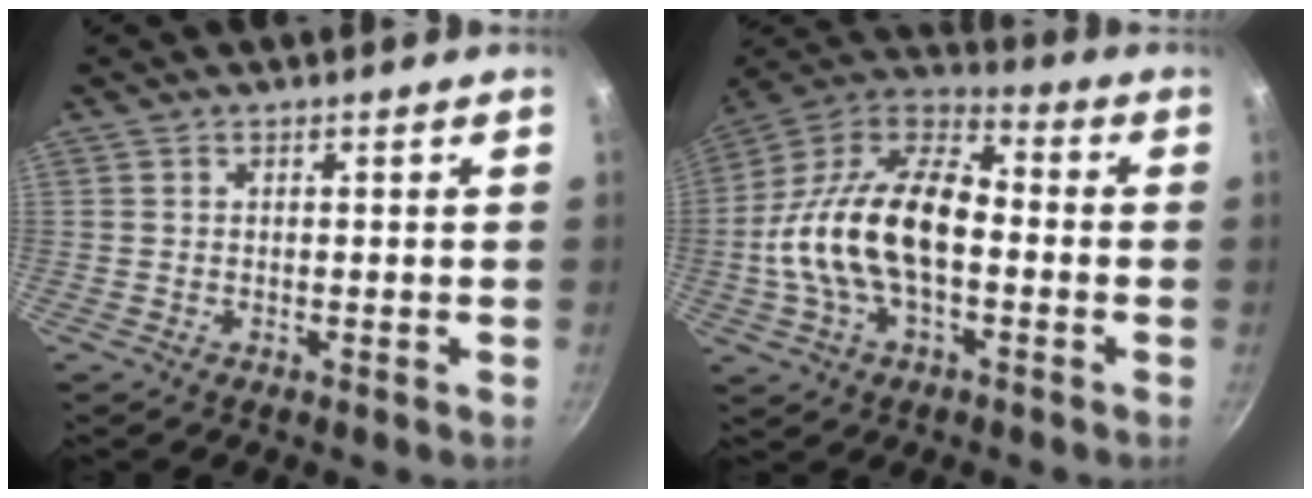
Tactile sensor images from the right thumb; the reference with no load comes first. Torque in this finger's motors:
{"motor_torque": [-0.32, 1.64, 1.54, -0.95, 0.25]}